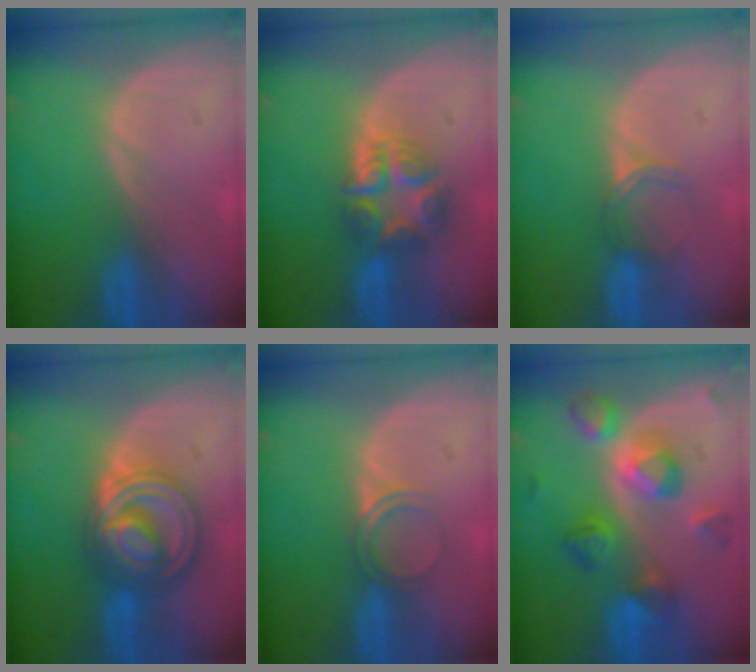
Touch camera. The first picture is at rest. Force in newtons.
{"total": 7.7, "press": 6.7, "slide": 3.8}
{"total": 2.9, "press": 2.5, "slide": 1.5}
{"total": 9.2, "press": 9.2, "slide": 0.7}
{"total": 2.9, "press": 2.6, "slide": 1.1}
{"total": 8.9, "press": 8.9, "slide": 0.4}